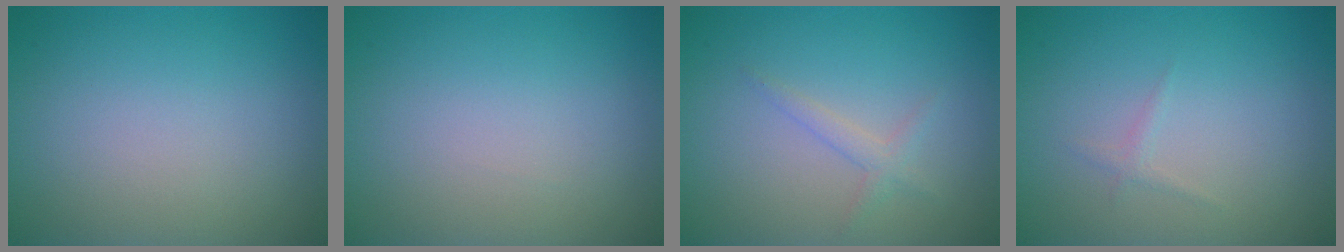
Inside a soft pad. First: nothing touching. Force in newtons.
{"total": 0.0}
{"total": 1.3, "press": 1.3, "slide": 0.1}
{"total": 0.6, "press": 0.6, "slide": 0.0}